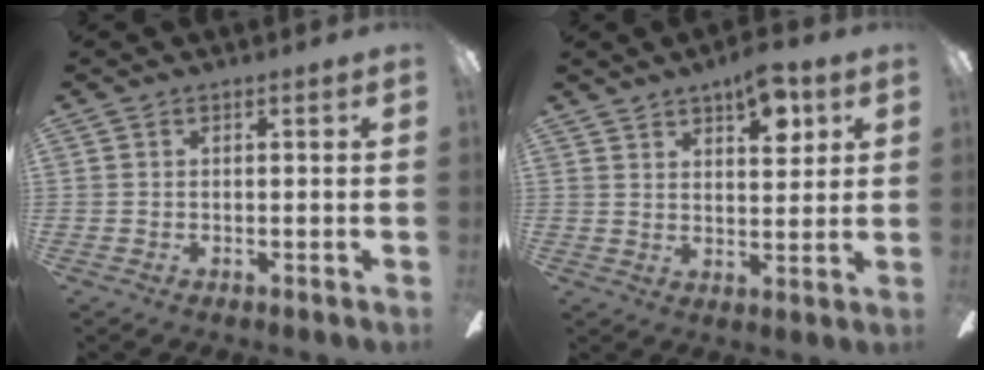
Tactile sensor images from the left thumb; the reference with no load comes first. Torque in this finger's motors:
{"motor_torque": [0.26, 0.39, 0.15, -0.05, 0.01]}